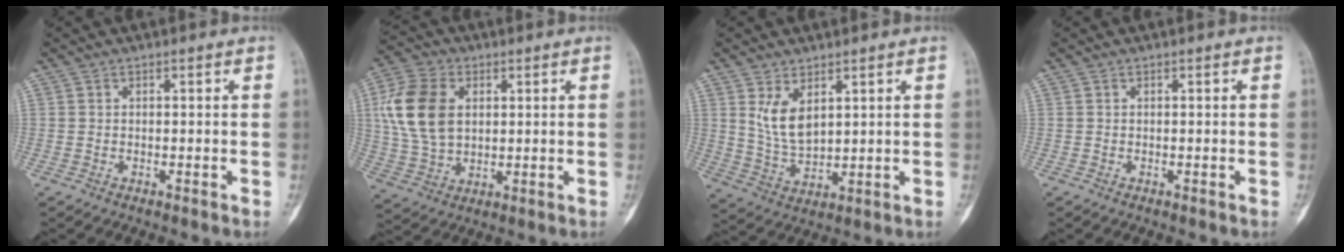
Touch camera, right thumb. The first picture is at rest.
{"total": 13.8, "force": [2.8, 9.4, 9.7], "torque": [-0.190, 0.002, 0.055]}
{"total": 6.9, "force": [3.0, 3.6, 5.1], "torque": [-0.085, -0.024, 0.071]}
{"total": 0.0}